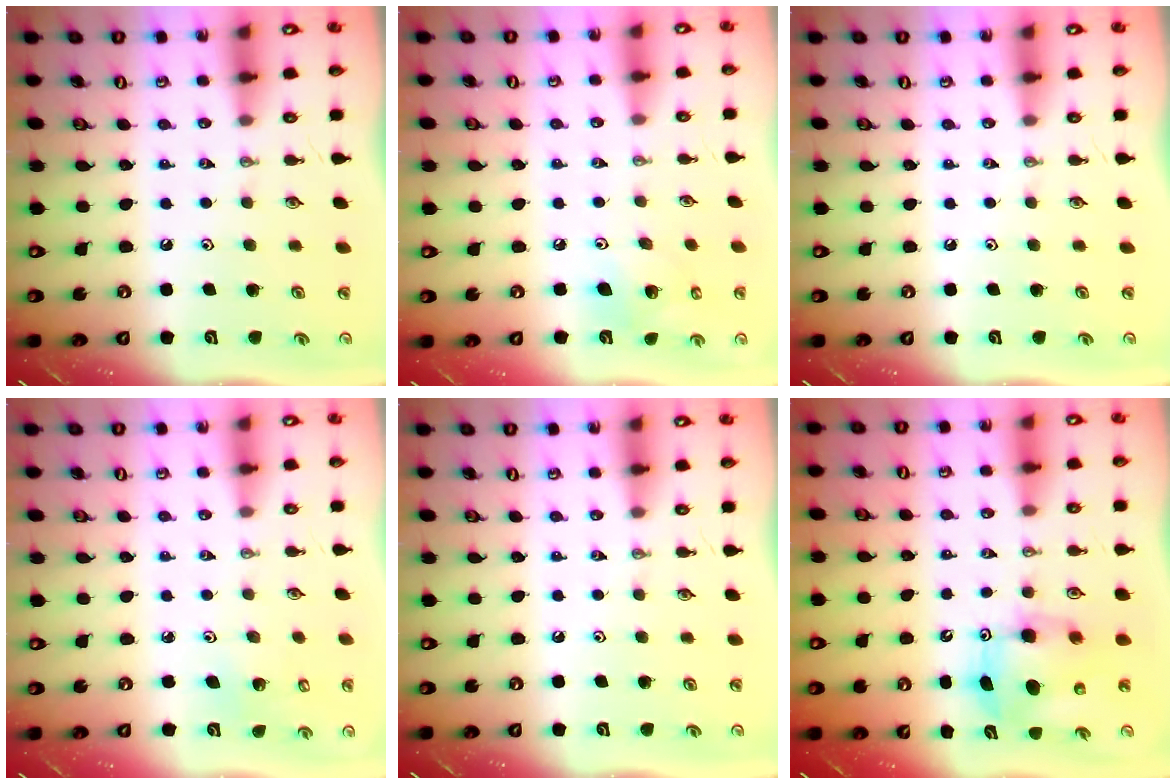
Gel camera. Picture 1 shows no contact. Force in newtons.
{"total": 8.5, "press": 8.1, "slide": 2.6}
{"total": 0.0}
{"total": 3.2, "press": 3.2, "slide": 0.5}
{"total": 0.0}
{"total": 8.4, "press": 8.2, "slide": 2.0}